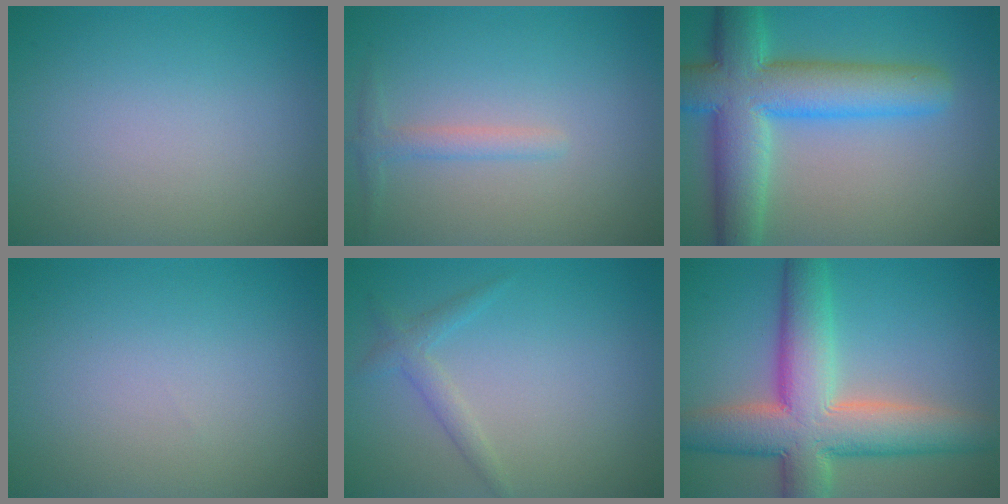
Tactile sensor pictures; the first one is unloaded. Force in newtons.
{"total": 1.5, "press": 1.5, "slide": 0.0}
{"total": 9.8, "press": 9.8, "slide": 0.4}
{"total": 0.0}
{"total": 1.6, "press": 1.6, "slide": 0.1}
{"total": 10.2, "press": 10.2, "slide": 0.9}